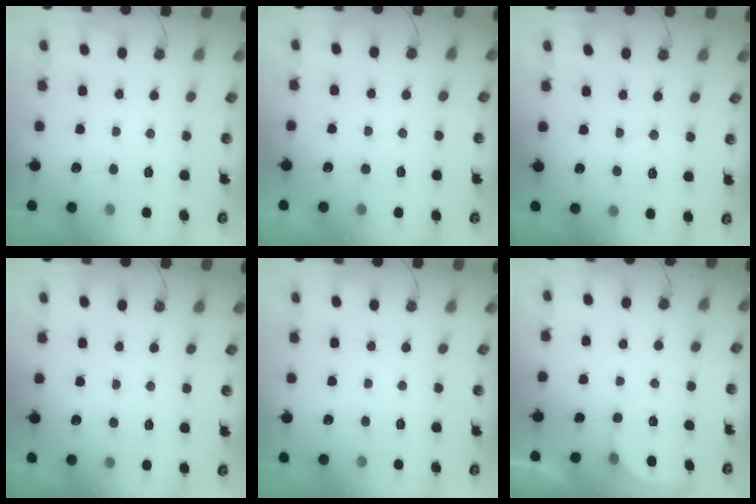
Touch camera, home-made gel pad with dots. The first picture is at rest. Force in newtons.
{"total": 2.5, "press": 2.5, "slide": 0.1}
{"total": 4.5, "press": 4.2, "slide": 1.6}
{"total": 4.1, "press": 4.0, "slide": 1.0}
{"total": 0.0}
{"total": 1.4, "press": 1.3, "slide": 0.5}